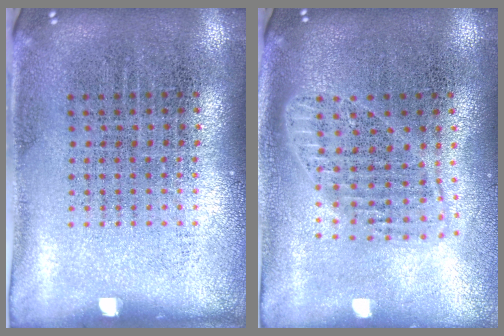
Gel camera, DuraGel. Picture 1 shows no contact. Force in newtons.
{"total": 1.7, "press": 1.4, "slide": 0.9}